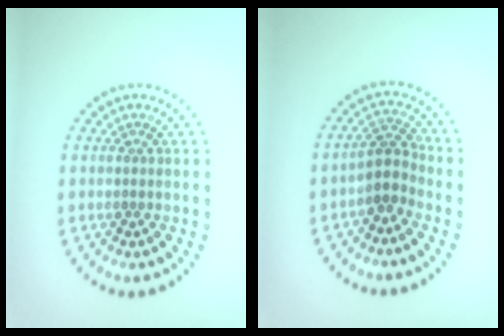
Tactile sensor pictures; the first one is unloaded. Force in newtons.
{"total": 2.7, "press": 2.2, "slide": 1.6}